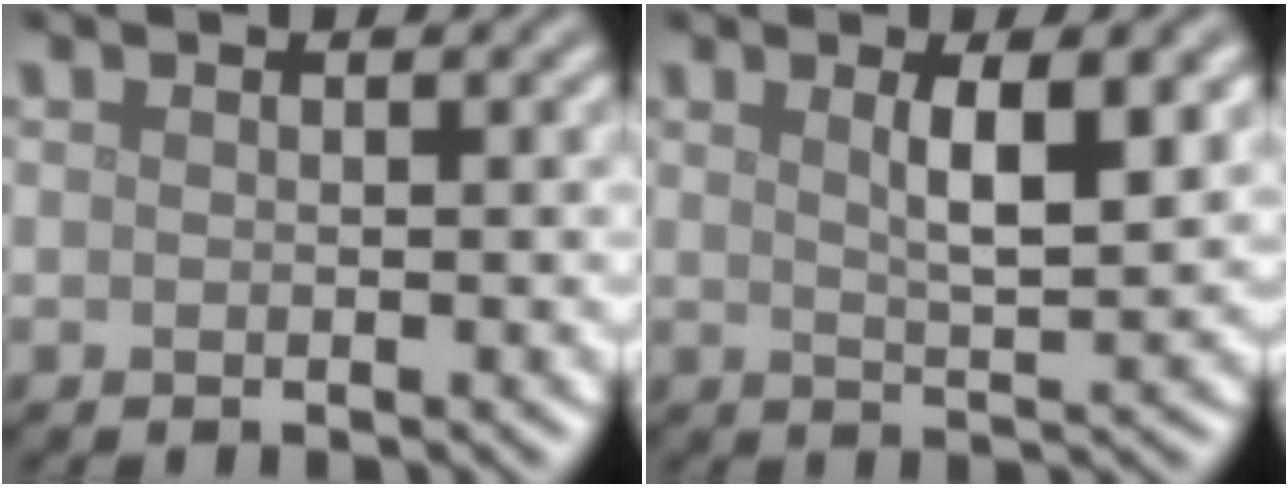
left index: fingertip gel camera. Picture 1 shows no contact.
{"total": 4.7, "force": [1.7, 1.2, 4.3], "torque": [-0.062, 0.001, 0.027]}